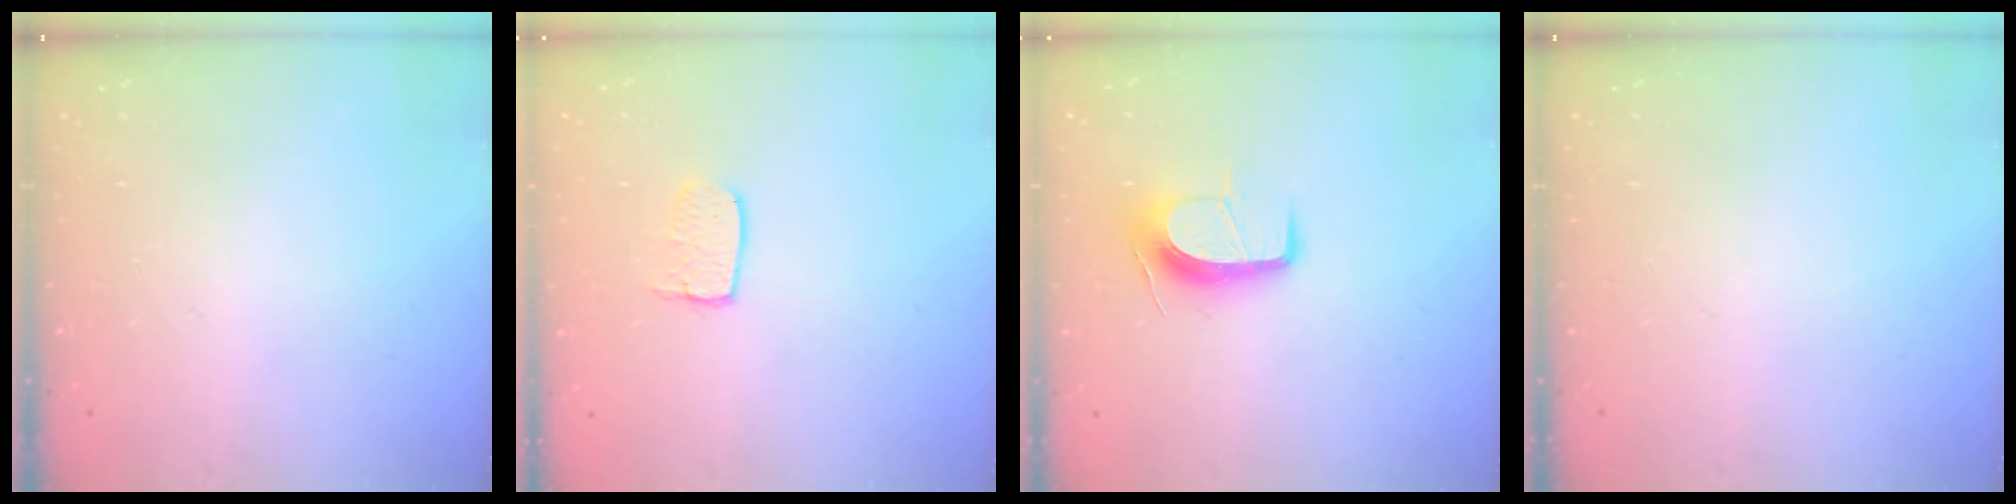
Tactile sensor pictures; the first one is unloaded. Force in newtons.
{"total": 6.0, "press": 6.0, "slide": 0.5}
{"total": 9.9, "press": 9.9, "slide": 0.6}
{"total": 0.0}